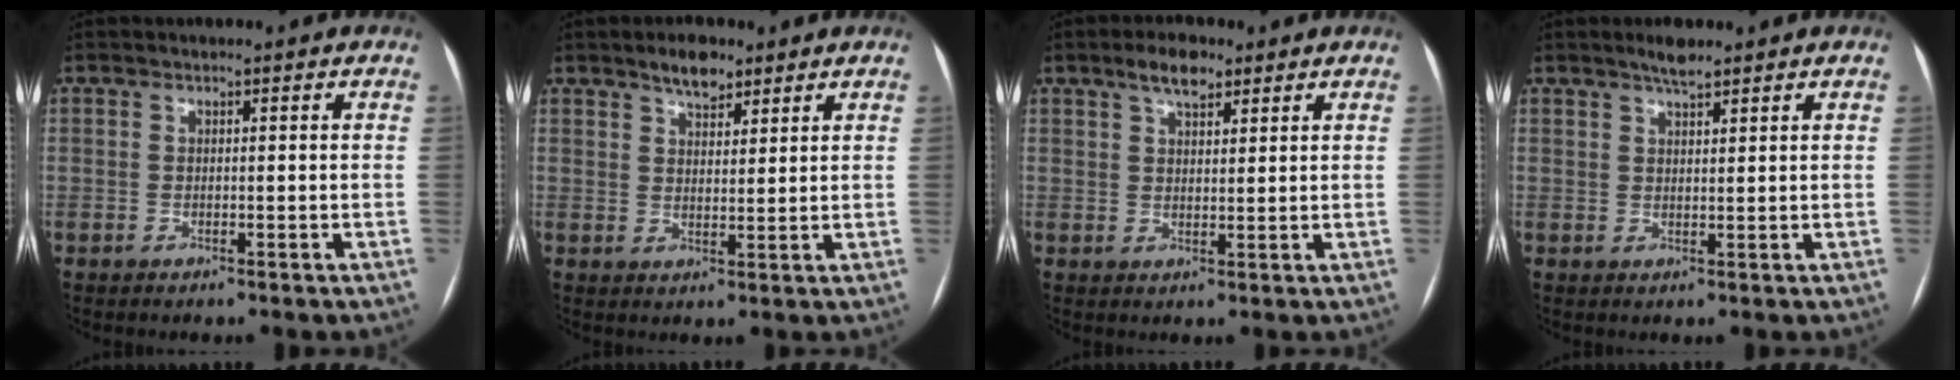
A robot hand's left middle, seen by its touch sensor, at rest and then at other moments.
{"total": 4.4, "force": [3.3, 1.8, 2.2], "torque": [-0.039, 0.006, 0.055]}
{"total": 4.5, "force": [3.1, 1.7, 2.8], "torque": [-0.053, 0.011, 0.054]}
{"total": 2.7, "force": [2.2, 0.5, 1.5], "torque": [-0.032, 0.005, 0.038]}